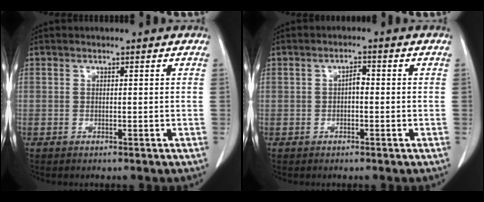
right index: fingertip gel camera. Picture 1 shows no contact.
{"total": 2.5, "force": [-0.1, 1.0, 2.3], "torque": [-0.044, 0.010, -0.001]}